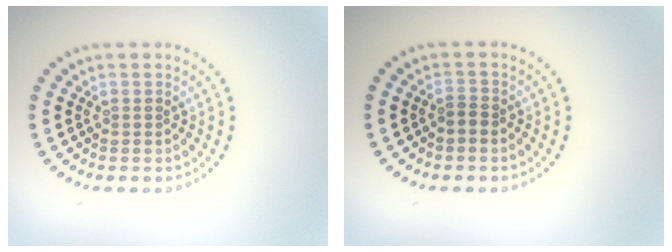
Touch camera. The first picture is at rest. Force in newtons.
{"total": 0.8, "press": 0.5, "slide": 0.6}